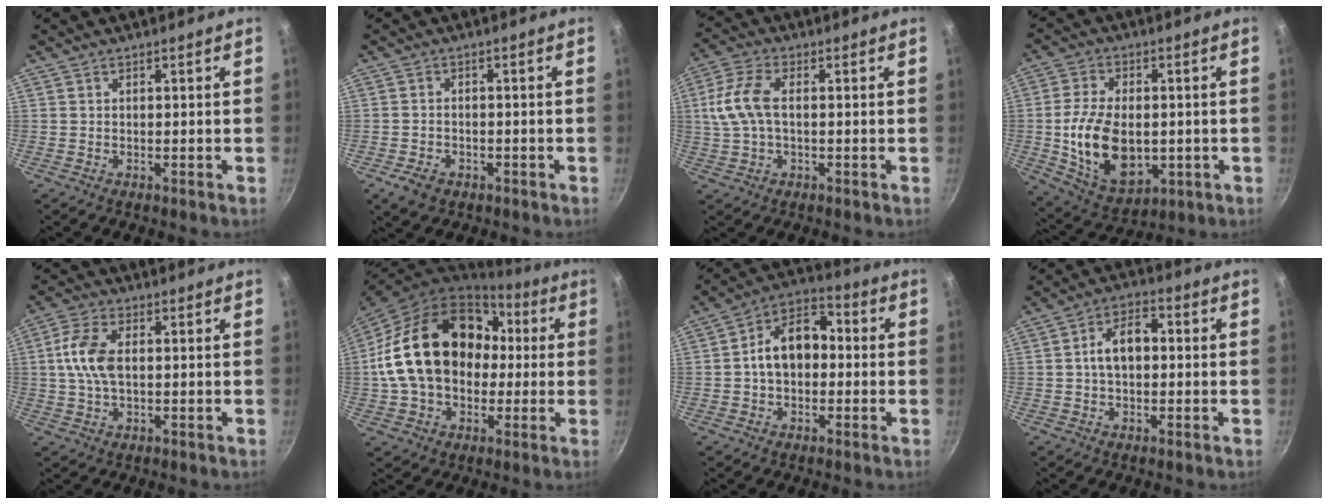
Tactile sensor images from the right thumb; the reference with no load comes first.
{"total": 4.7, "force": [-2.3, 3.3, 2.4], "torque": [-0.042, 0.016, -0.032]}
{"total": 8.7, "force": [0.6, 4.7, 7.3], "torque": [-0.163, 0.017, 0.005]}
{"total": 16.4, "force": [-1.3, 10.4, 12.6], "torque": [-0.208, -0.005, -0.005]}
{"total": 8.1, "force": [0.8, 4.5, 6.7], "torque": [-0.133, 0.015, 0.009]}
{"total": 24.4, "force": [2.0, 18.0, 16.5], "torque": [-0.275, 0.054, 0.039]}
{"total": 11.9, "force": [-0.1, 8.3, 8.5], "torque": [-0.101, 0.042, -0.020]}
{"total": 7.8, "force": [0.3, 4.9, 6.1], "torque": [-0.082, 0.025, -0.003]}